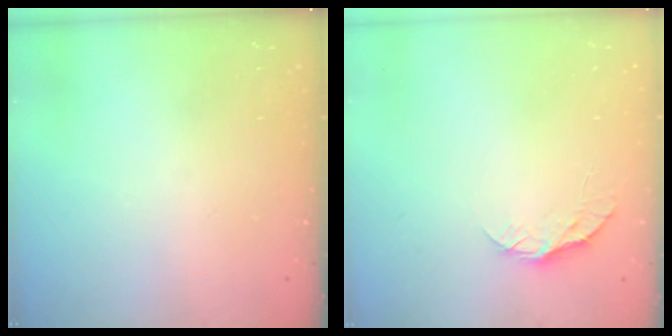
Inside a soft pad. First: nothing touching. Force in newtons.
{"total": 8.1, "press": 8.1, "slide": 0.7}